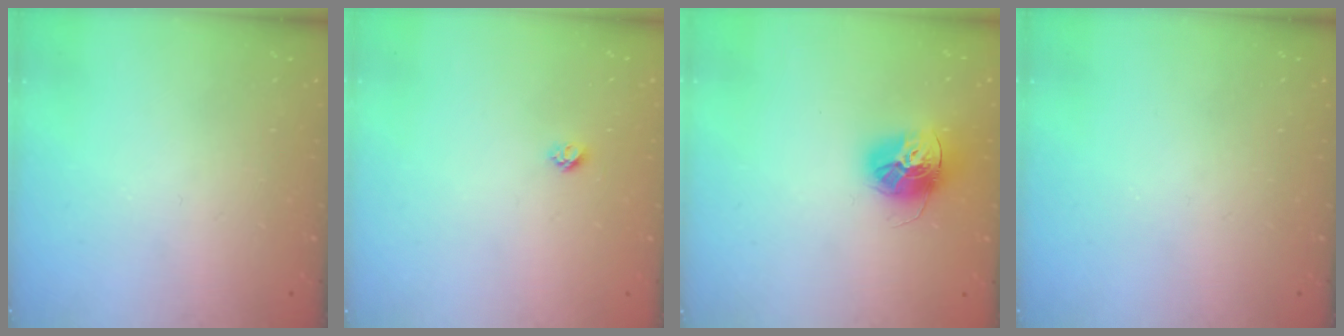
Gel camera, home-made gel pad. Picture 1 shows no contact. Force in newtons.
{"total": 4.1, "press": 4.1, "slide": 0.5}
{"total": 14.6, "press": 14.5, "slide": 1.3}
{"total": 0.0}